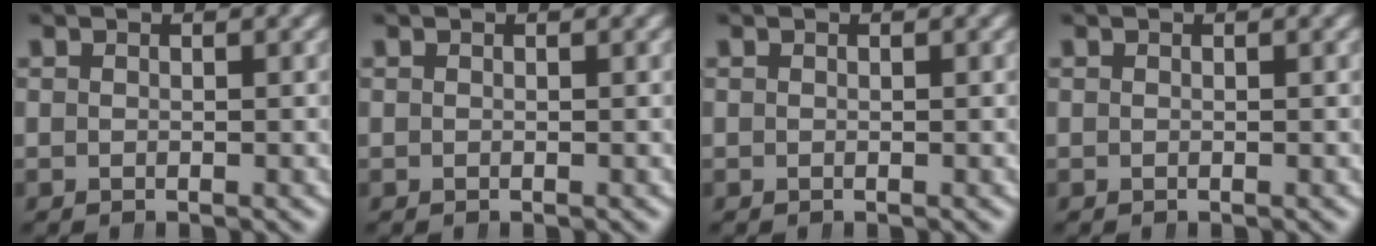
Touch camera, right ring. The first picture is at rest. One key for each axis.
{"total": 0.0}
{"total": 0.0}
{"total": 0.0}